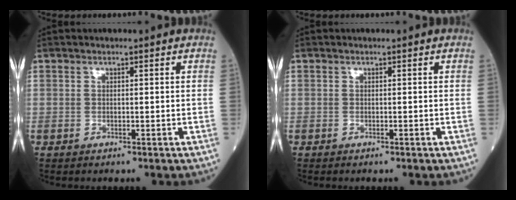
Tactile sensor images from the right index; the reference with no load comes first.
{"total": 0.0}